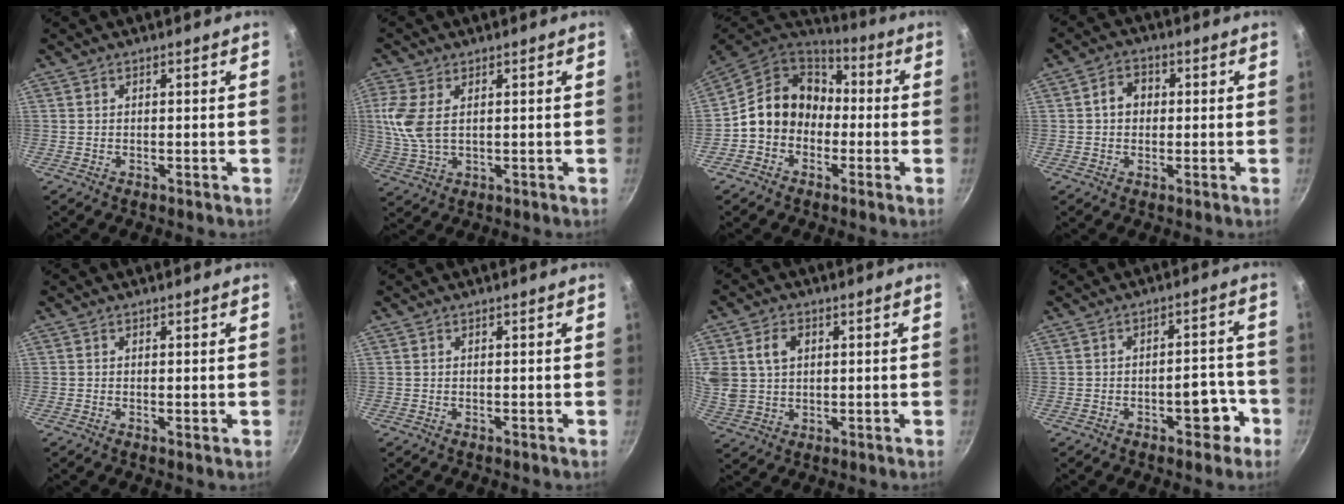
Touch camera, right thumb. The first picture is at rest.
{"total": 7.9, "force": [1.5, 4.3, 6.4], "torque": [-0.142, -0.001, 0.034]}
{"total": 13.7, "force": [-1.5, 11.7, 6.9], "torque": [-0.081, 0.051, -0.042]}
{"total": 4.7, "force": [0.4, 3.8, 2.7], "torque": [-0.023, 0.011, 0.000]}
{"total": 0.6, "force": [0.1, 0.2, 0.6], "torque": [-0.009, -0.004, -0.001]}
{"total": 0.0}
{"total": 9.8, "force": [2.9, 7.6, 5.6], "torque": [-0.106, 0.000, 0.059]}
{"total": 6.5, "force": [-3.1, 3.4, 4.5], "torque": [-0.024, 0.036, -0.033]}